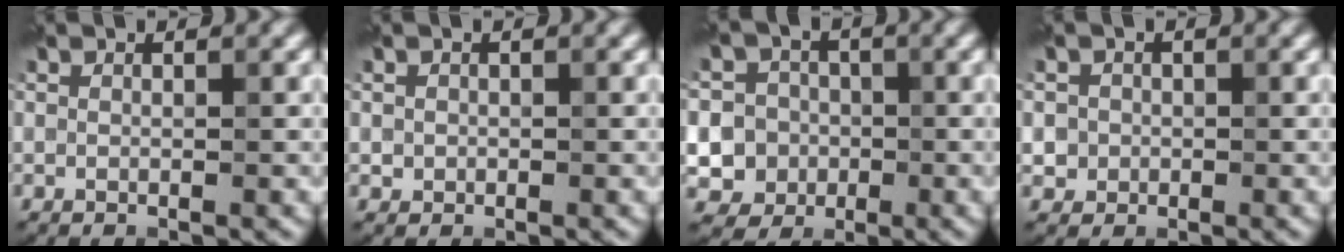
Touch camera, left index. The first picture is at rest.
{"total": 0.8, "force": [0.1, 0.8, 0.1], "torque": [0.006, -0.003, -0.001]}
{"total": 8.5, "force": [-1.3, 8.2, 2.1], "torque": [-0.040, 0.014, -0.052]}
{"total": 1.8, "force": [0.0, 1.8, 0.2], "torque": [0.012, 0.001, -0.003]}